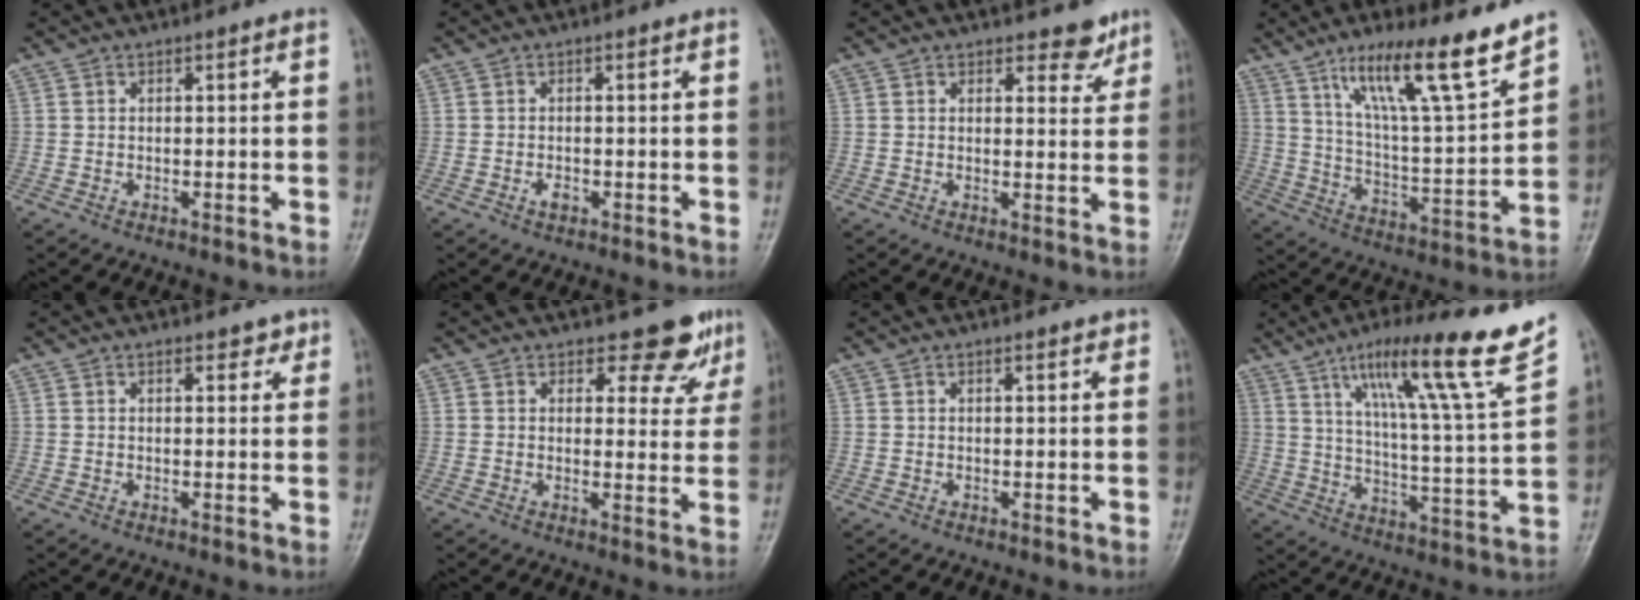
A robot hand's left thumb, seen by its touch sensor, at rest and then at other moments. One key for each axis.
{"total": 1.3, "fx": -0.6, "fy": 0.8, "fz": 0.9, "tx": -0.013, "ty": 0.000, "tz": -0.010}
{"total": 3.7, "fx": 3.0, "fy": 1.8, "fz": 1.2, "tx": 0.007, "ty": -0.022, "tz": 0.036}
{"total": 16.4, "fx": 11.4, "fy": 2.2, "fz": 11.6, "tx": -0.180, "ty": -0.067, "tz": 0.201}
{"total": 2.4, "fx": 1.7, "fy": 1.2, "fz": 1.2, "tx": 0.000, "ty": -0.008, "tz": 0.019}
{"total": 6.6, "fx": 5.4, "fy": 3.3, "fz": 1.8, "tx": 0.010, "ty": -0.040, "tz": 0.058}
{"total": 1.1, "fx": 0.9, "fy": 0.3, "fz": 0.6, "tx": -0.008, "ty": -0.004, "tz": 0.012}
{"total": 20.2, "fx": 13.0, "fy": 0.8, "fz": 15.5, "tx": -0.219, "ty": -0.059, "tz": 0.202}